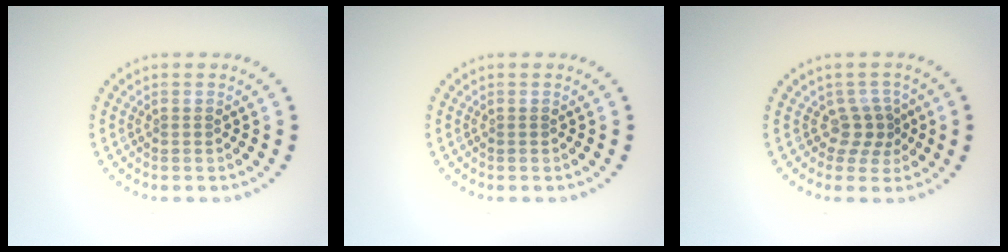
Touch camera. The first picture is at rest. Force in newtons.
{"total": 0.0}
{"total": 2.0, "press": 1.4, "slide": 1.4}